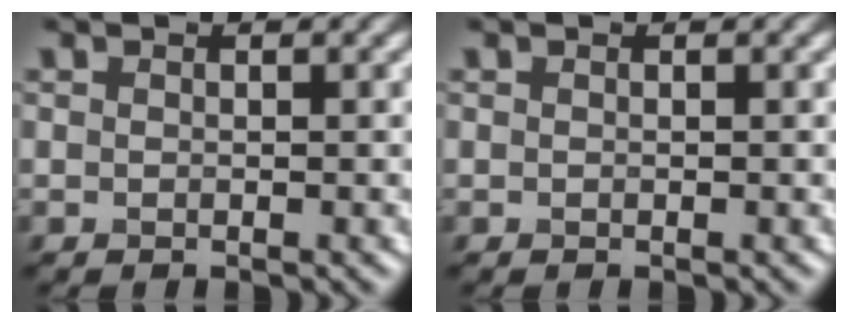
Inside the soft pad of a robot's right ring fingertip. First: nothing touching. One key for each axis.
{"total": 0.0}